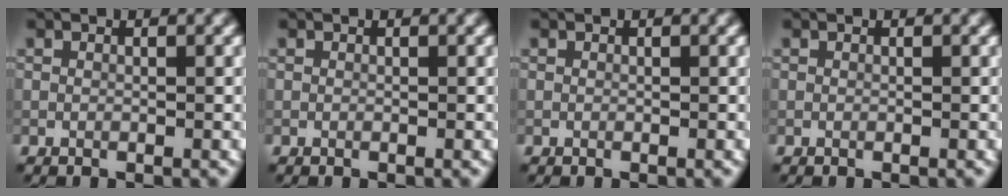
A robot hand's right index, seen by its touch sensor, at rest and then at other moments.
{"total": 0.0}
{"total": 0.0}
{"total": 0.0}